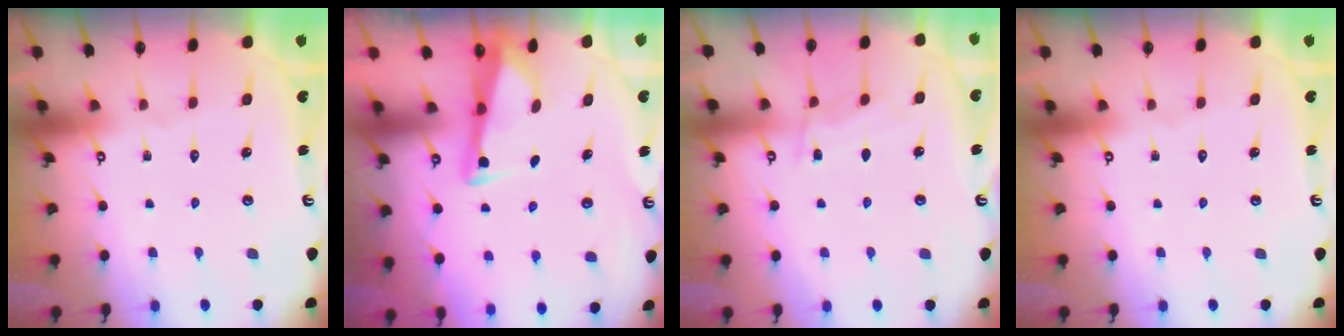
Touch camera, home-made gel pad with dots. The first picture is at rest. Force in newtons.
{"total": 2.9, "press": 2.9, "slide": 0.4}
{"total": 6.8, "press": 6.8, "slide": 0.5}
{"total": 0.0}